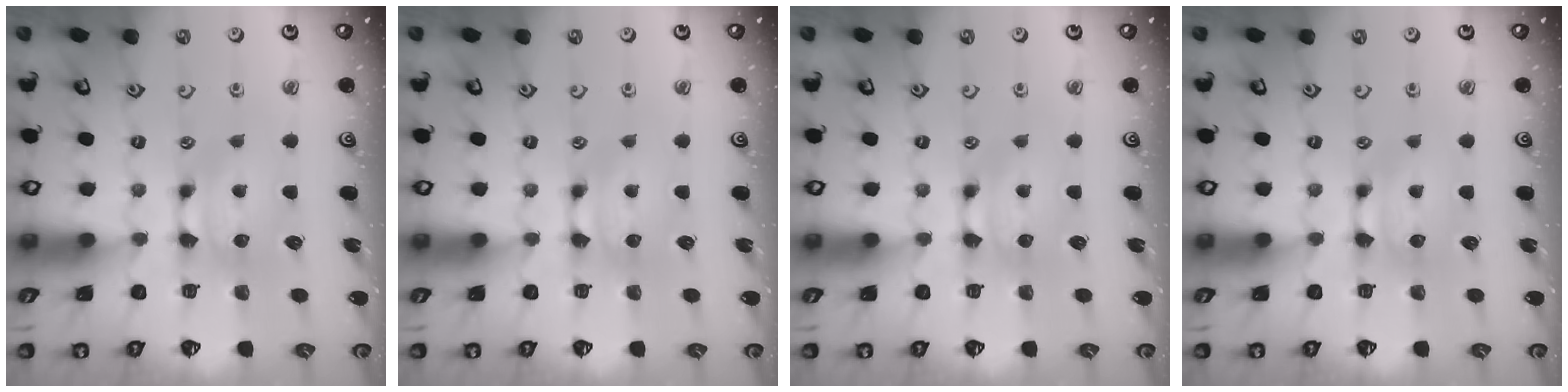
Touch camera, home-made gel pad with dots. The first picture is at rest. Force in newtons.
{"total": 0.0}
{"total": 0.0}
{"total": 0.6, "press": 0.1, "slide": 0.6}